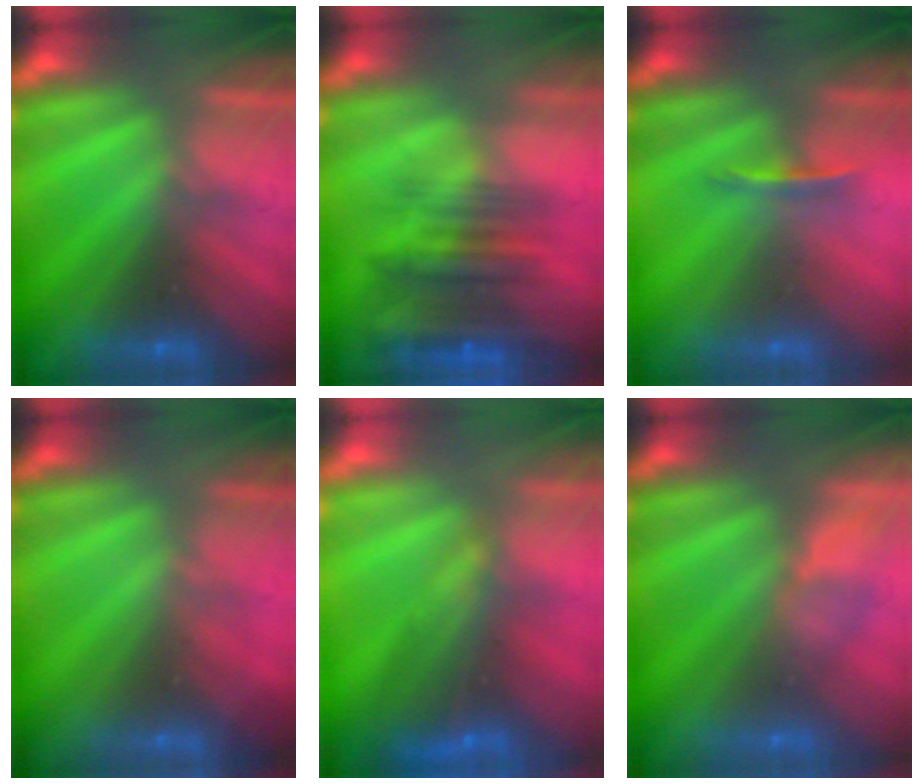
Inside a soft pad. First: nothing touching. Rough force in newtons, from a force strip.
{"total": 6.5}
{"total": 1.2}
{"total": 1.8}
{"total": 11.5}
{"total": 3.5}